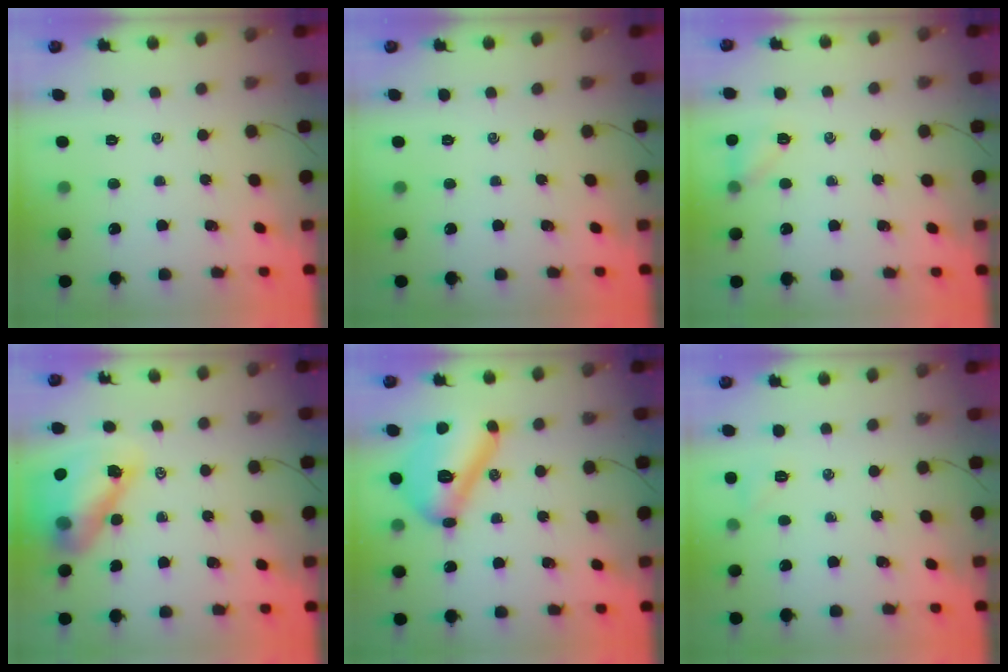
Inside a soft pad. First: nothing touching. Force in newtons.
{"total": 0.0}
{"total": 6.0, "press": 5.8, "slide": 1.5}
{"total": 13.1, "press": 12.7, "slide": 3.5}
{"total": 17.7, "press": 17.7, "slide": 1.1}
{"total": 5.5, "press": 5.4, "slide": 1.2}